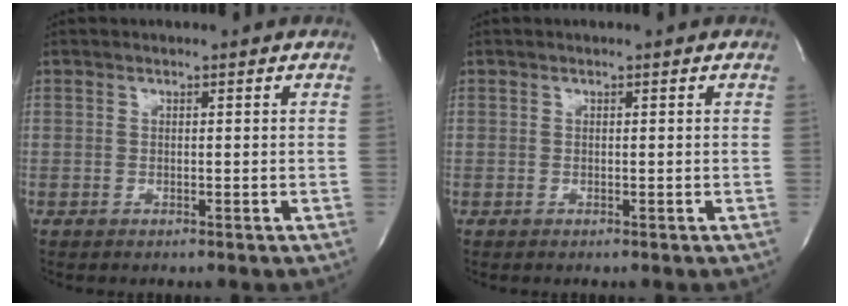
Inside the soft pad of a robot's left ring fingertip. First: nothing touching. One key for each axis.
{"total": 0.0}